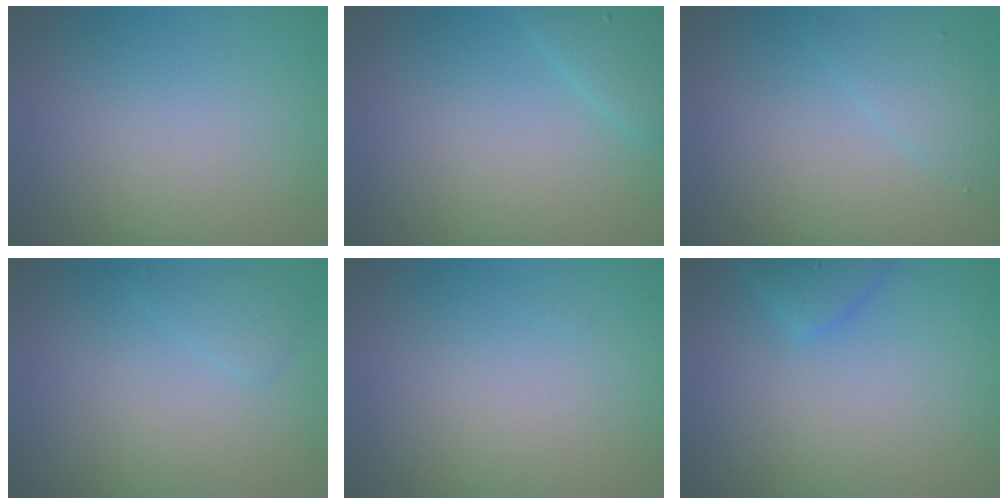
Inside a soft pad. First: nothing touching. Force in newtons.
{"total": 1.6, "press": 1.6, "slide": 0.1}
{"total": 1.6, "press": 1.6, "slide": 0.3}
{"total": 1.1, "press": 1.1, "slide": 0.1}
{"total": 0.0}
{"total": 2.1, "press": 2.1, "slide": 0.1}